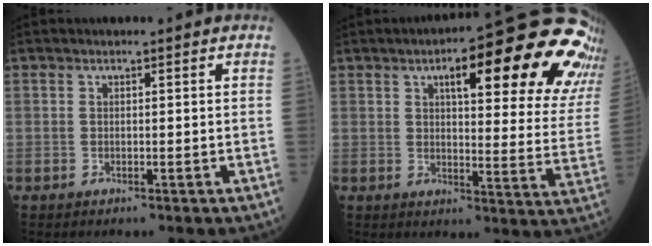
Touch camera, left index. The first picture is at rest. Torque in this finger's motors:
{"motor_torque": [1.44, -0.70, 1.05, 0.21]}